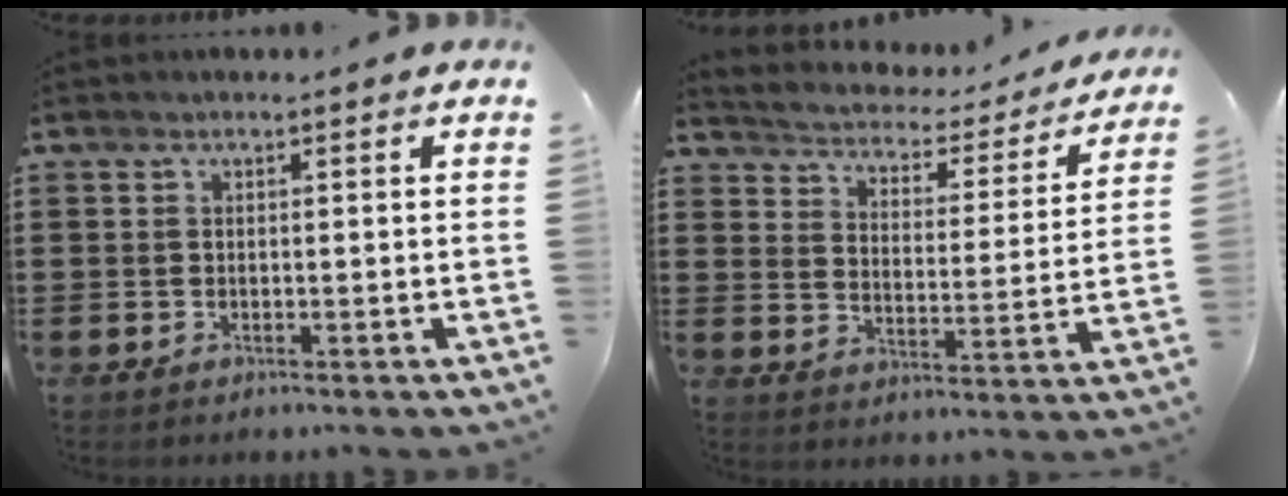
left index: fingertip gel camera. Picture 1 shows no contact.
{"total": 2.5, "force": [2.4, 0.5, 0.1], "torque": [-0.022, -0.026, 0.030]}